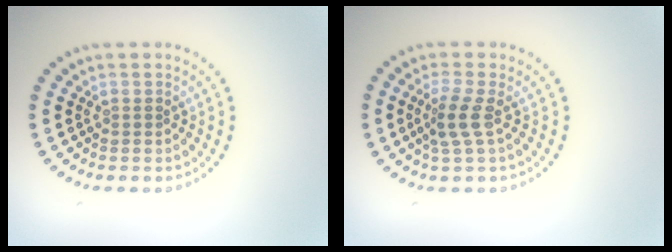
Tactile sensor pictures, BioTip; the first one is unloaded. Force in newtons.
{"total": 2.3, "press": 1.9, "slide": 1.3}